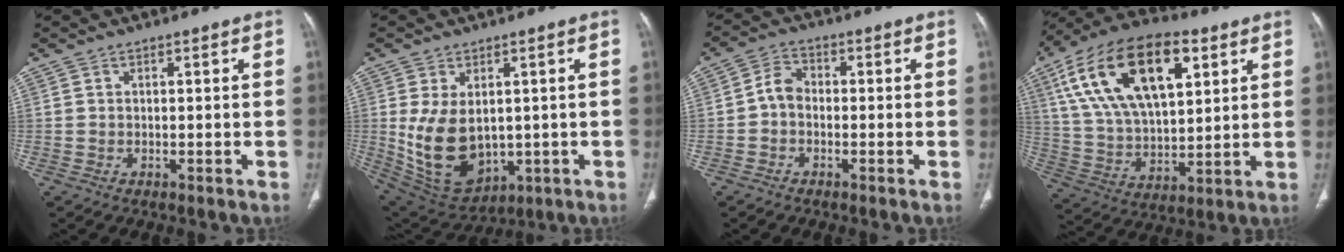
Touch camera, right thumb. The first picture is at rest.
{"total": 13.4, "force": [0.0, 8.7, 10.1], "torque": [-0.172, -0.013, 0.035]}
{"total": 4.0, "force": [-0.8, 2.9, 2.6], "torque": [-0.038, 0.015, -0.027]}
{"total": 24.9, "force": [9.8, 12.4, 19.2], "torque": [-0.338, -0.006, 0.177]}